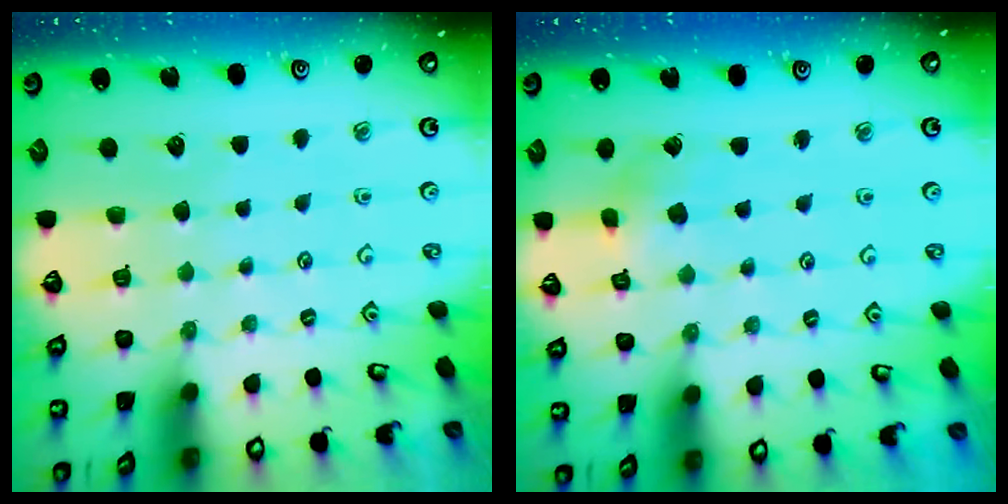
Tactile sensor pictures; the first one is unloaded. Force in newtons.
{"total": 3.4, "press": 3.4, "slide": 0.4}